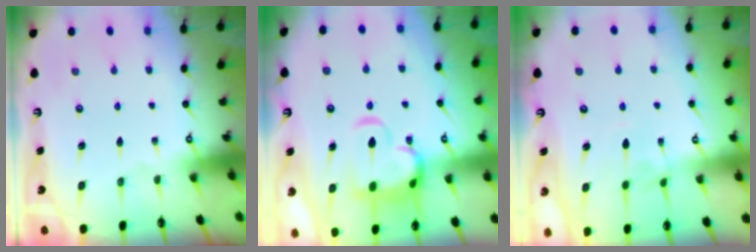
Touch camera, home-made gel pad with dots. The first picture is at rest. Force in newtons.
{"total": 6.7, "press": 6.5, "slide": 1.6}
{"total": 2.5, "press": 2.5, "slide": 0.5}